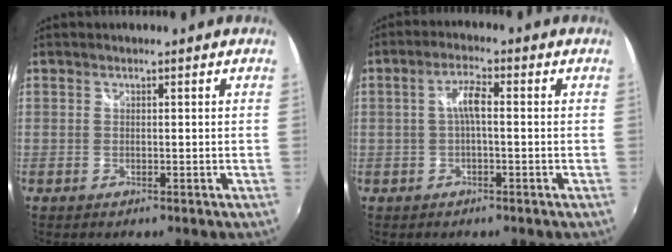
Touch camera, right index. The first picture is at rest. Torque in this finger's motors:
{"motor_torque": [0.40, -0.27, 0.38, 0.07]}